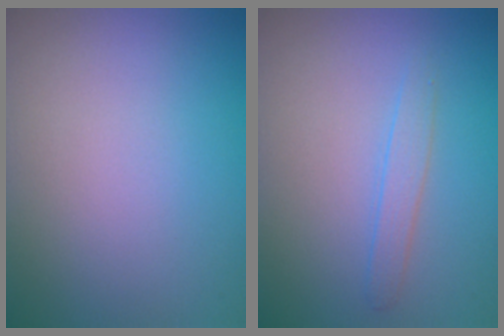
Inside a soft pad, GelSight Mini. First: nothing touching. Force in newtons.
{"total": 1.3, "press": 1.3, "slide": 0.1}